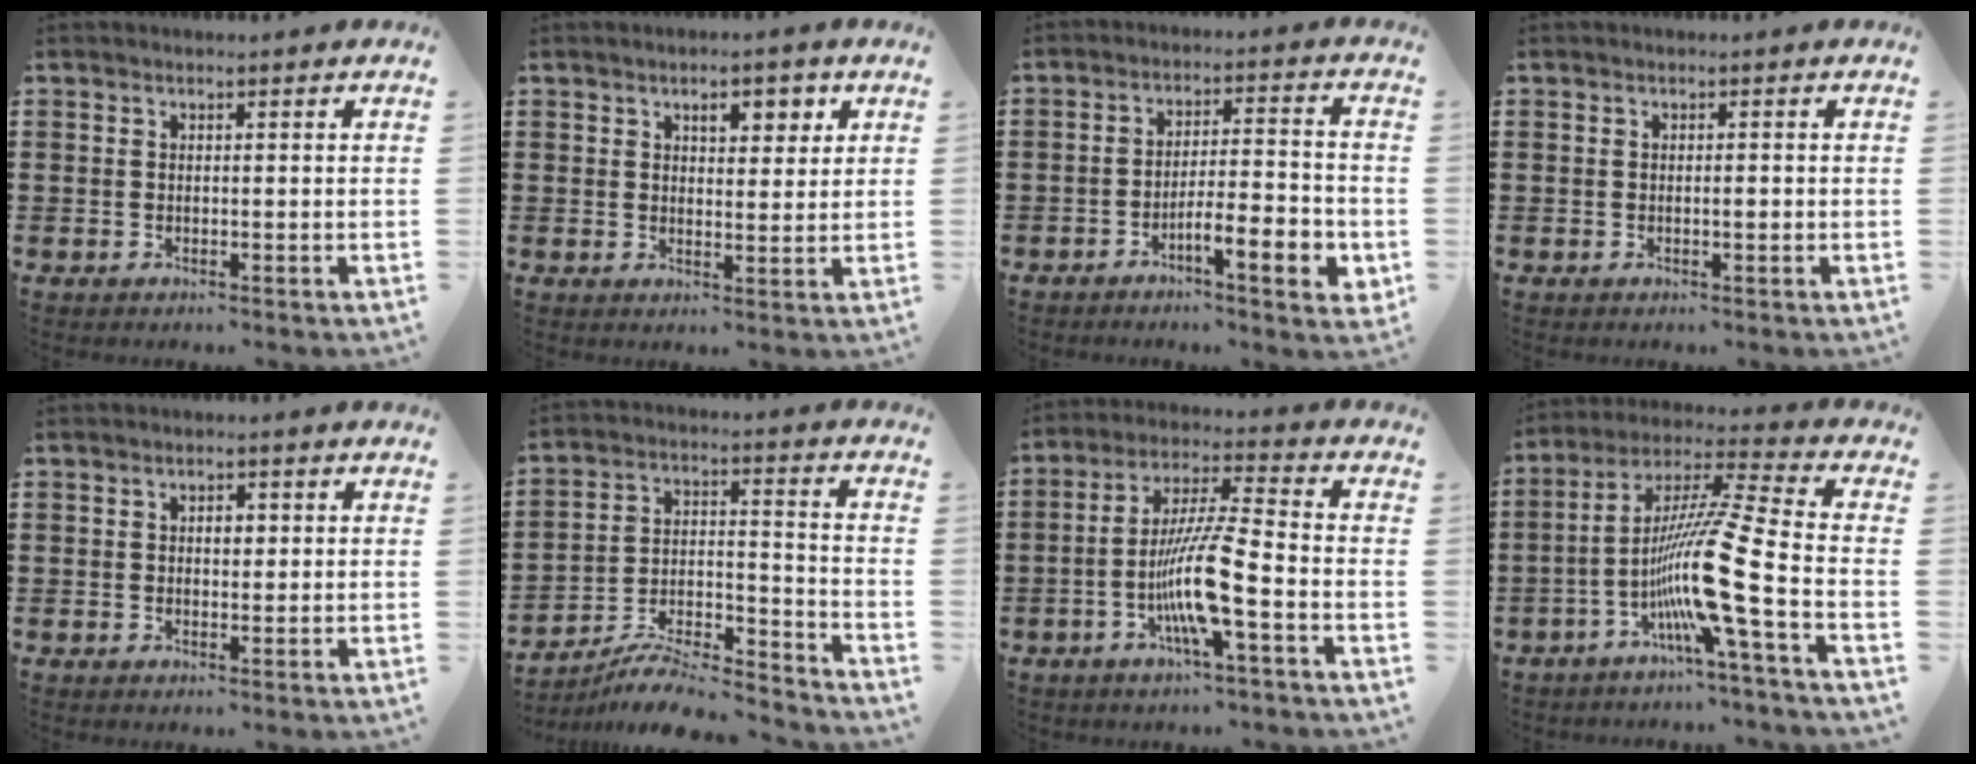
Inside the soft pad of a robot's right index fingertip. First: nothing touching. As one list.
[{"total": 4.2, "force": [2.1, 2.0, 3.0], "torque": [-0.042, 0.001, 0.028]}, {"total": 6.9, "force": [-3.5, 1.5, 5.7], "torque": [-0.085, 0.001, -0.062]}, {"total": 1.0, "force": [-0.1, 0.3, 0.9], "torque": [-0.018, 0.000, -0.002]}, {"total": 1.9, "force": [0.3, 1.1, 1.5], "torque": [-0.022, 0.005, 0.001]}, {"total": 8.3, "force": [-7.5, 1.6, 3.2], "torque": [-0.058, 0.007, -0.147]}, {"total": 11.0, "force": [-3.7, 1.1, 10.3], "torque": [-0.214, -0.011, -0.076]}, {"total": 14.2, "force": [-5.6, -0.9, 13.0], "torque": [-0.269, -0.026, -0.115]}]